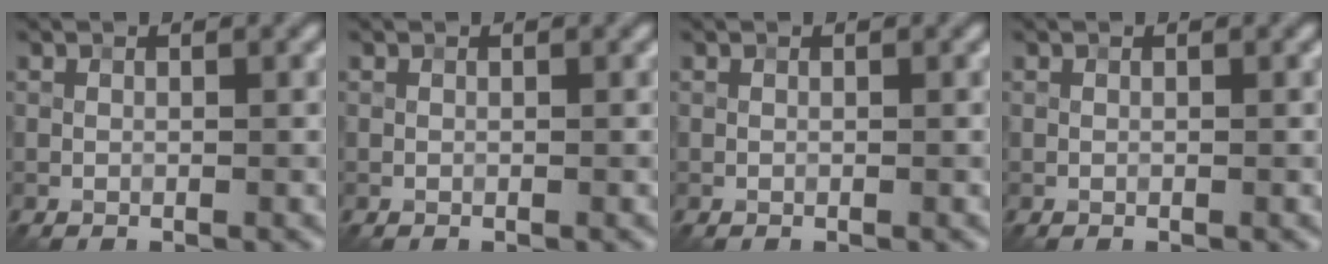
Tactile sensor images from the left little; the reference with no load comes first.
{"total": 0.0}
{"total": 0.0}
{"total": 0.0}